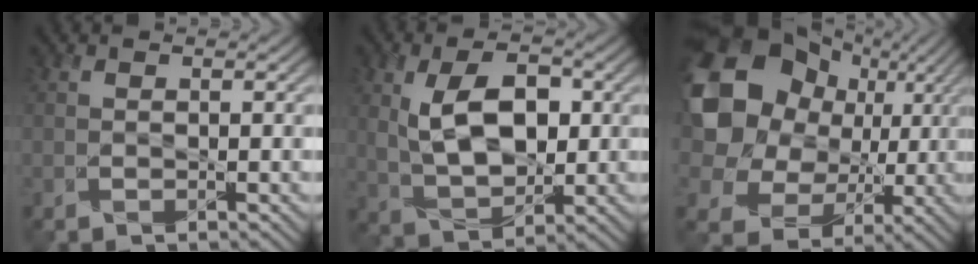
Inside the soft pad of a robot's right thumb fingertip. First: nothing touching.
{"total": 9.1, "force": [1.3, 5.2, 7.3], "torque": [-0.147, 0.004, 0.022]}
{"total": 16.2, "force": [4.1, 13.2, 8.5], "torque": [-0.202, 0.020, 0.077]}